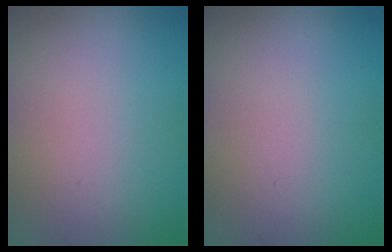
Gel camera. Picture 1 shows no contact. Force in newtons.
{"total": 0.0}